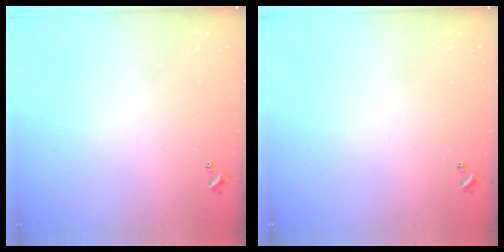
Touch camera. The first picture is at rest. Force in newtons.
{"total": 0.0}